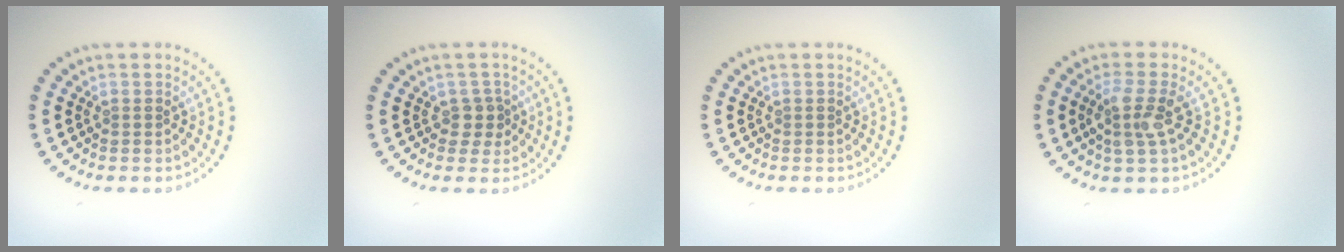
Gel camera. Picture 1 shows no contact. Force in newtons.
{"total": 1.7, "press": 1.4, "slide": 0.9}
{"total": 0.0}
{"total": 2.9, "press": 2.6, "slide": 1.3}